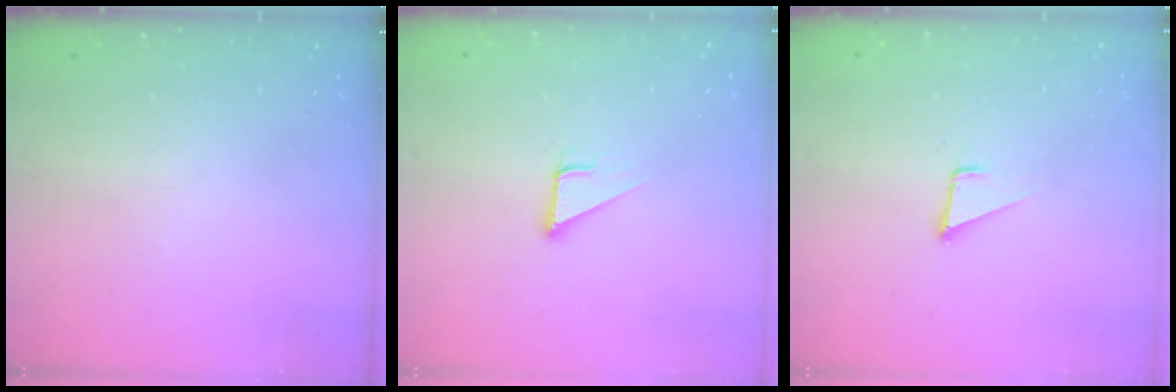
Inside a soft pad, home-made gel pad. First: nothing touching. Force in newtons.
{"total": 3.0, "press": 3.0, "slide": 0.2}
{"total": 1.7, "press": 1.7, "slide": 0.1}